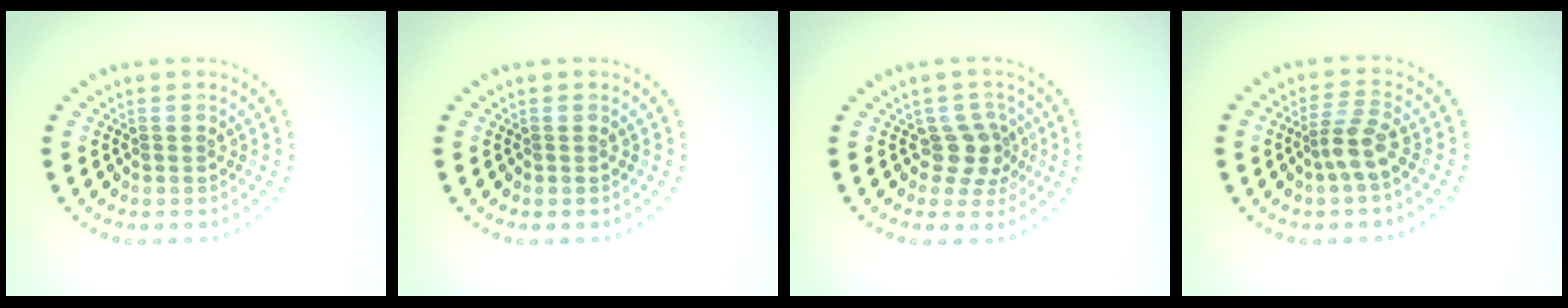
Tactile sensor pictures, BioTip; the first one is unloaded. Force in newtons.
{"total": 0.0}
{"total": 2.5, "press": 1.9, "slide": 1.6}
{"total": 2.4, "press": 1.8, "slide": 1.5}